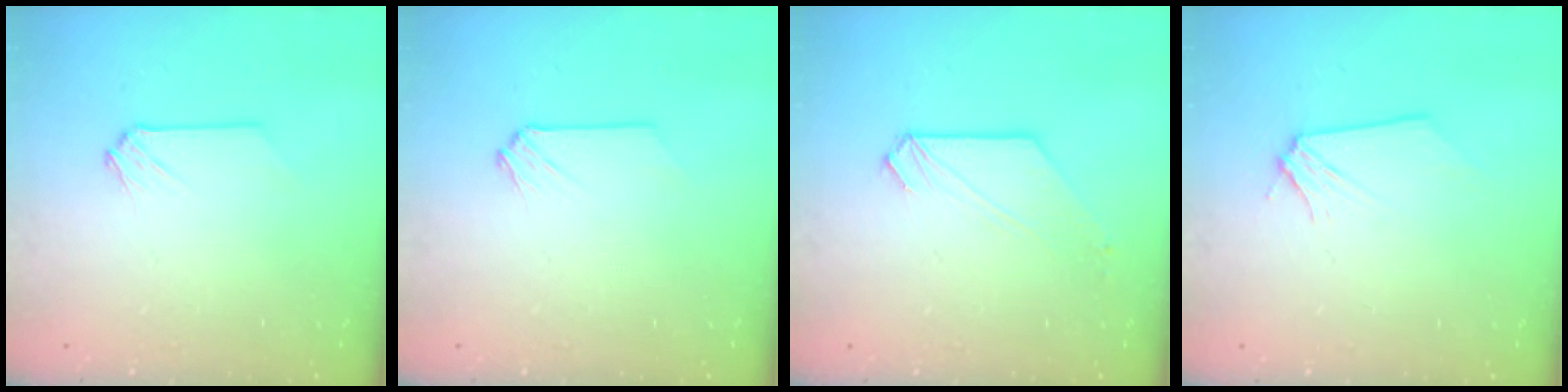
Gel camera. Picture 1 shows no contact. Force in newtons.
{"total": 0.0}
{"total": 1.8, "press": 1.8, "slide": 0.1}
{"total": 0.0}